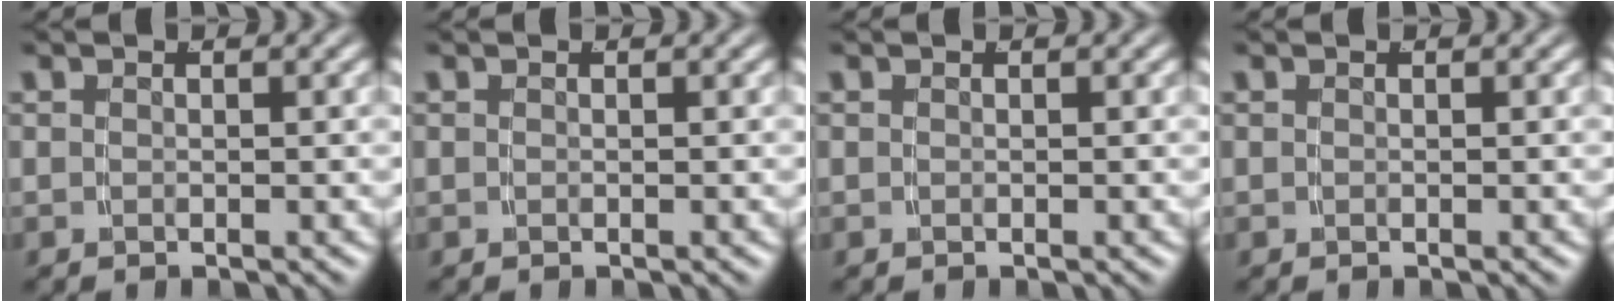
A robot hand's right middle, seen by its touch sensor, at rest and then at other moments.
{"total": 0.0}
{"total": 0.0}
{"total": 0.0}